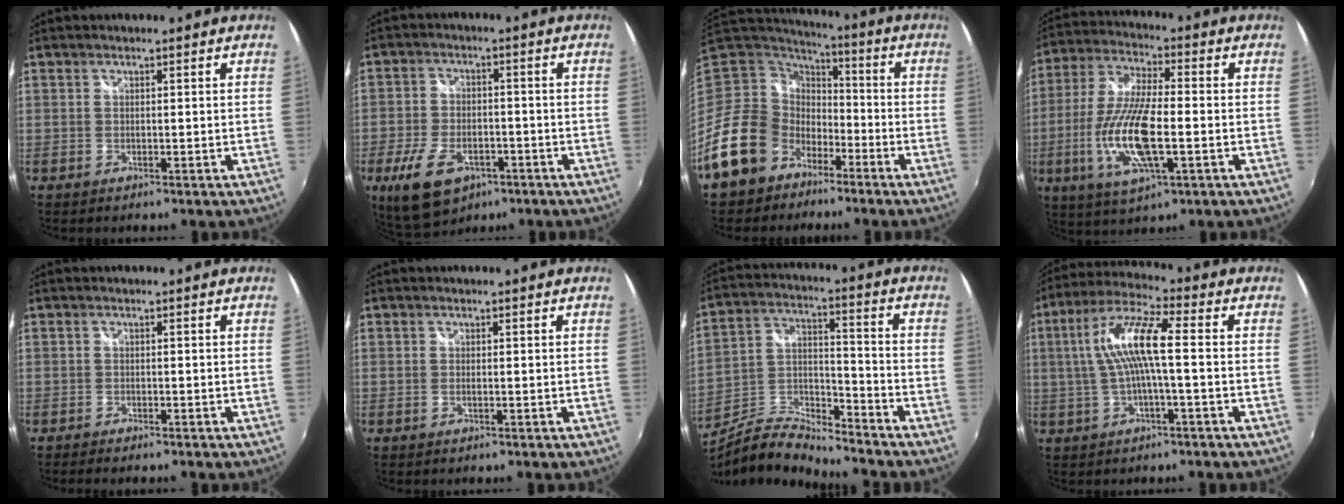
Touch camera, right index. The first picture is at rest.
{"total": 12.3, "force": [-6.4, 7.0, 7.8], "torque": [-0.177, -0.020, -0.105]}
{"total": 16.2, "force": [-9.4, 12.4, 4.6], "torque": [-0.142, 0.016, -0.163]}
{"total": 15.7, "force": [-3.6, 4.7, 14.5], "torque": [-0.303, -0.011, -0.070]}
{"total": 2.6, "force": [-2.3, 0.5, 1.2], "torque": [-0.031, -0.017, -0.041]}
{"total": 0.8, "force": [-0.1, 0.0, 0.8], "torque": [-0.017, 0.000, -0.003]}
{"total": 10.0, "force": [-8.7, 2.3, 4.3], "torque": [-0.089, 0.008, -0.172]}
{"total": 10.8, "force": [0.3, 1.5, 10.7], "torque": [-0.215, 0.017, 0.006]}